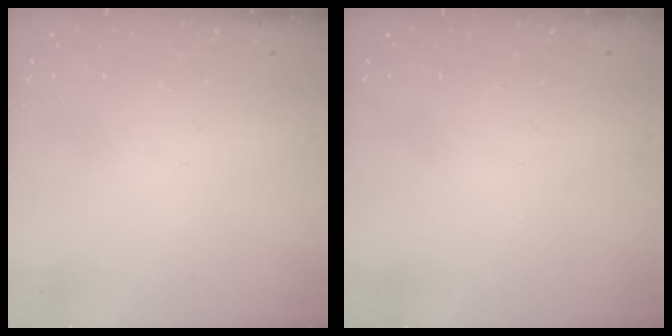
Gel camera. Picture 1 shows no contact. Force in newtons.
{"total": 0.0}